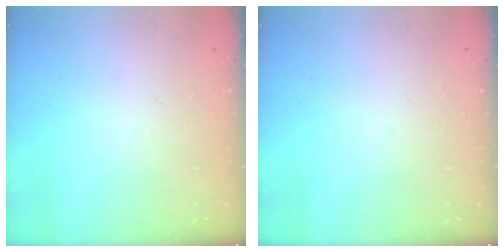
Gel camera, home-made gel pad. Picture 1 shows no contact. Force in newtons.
{"total": 0.0}